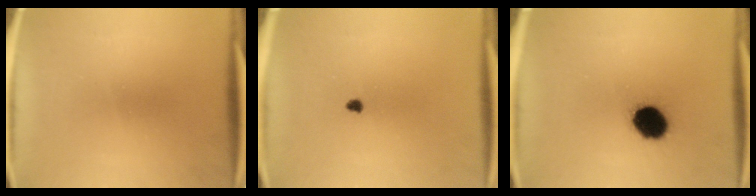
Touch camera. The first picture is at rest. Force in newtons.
{"total": 1.0}
{"total": 10.8}